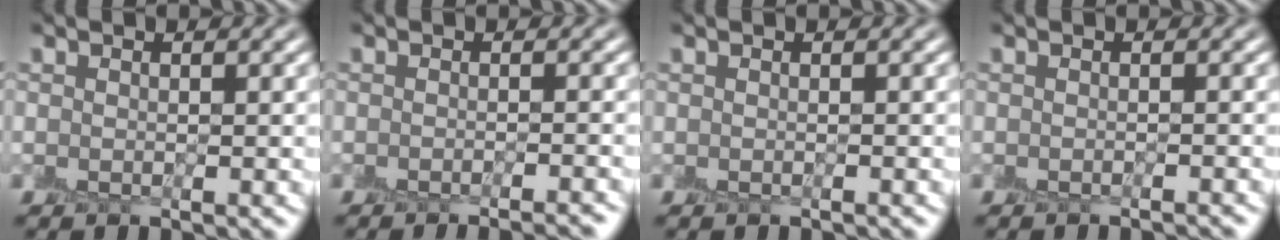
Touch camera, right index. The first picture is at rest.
{"total": 2.8, "force": [-2.5, 0.2, 1.2], "torque": [-0.007, -0.010, -0.029]}
{"total": 0.0}
{"total": 1.2, "force": [-1.1, -0.2, 0.0], "torque": [0.003, -0.011, -0.017]}